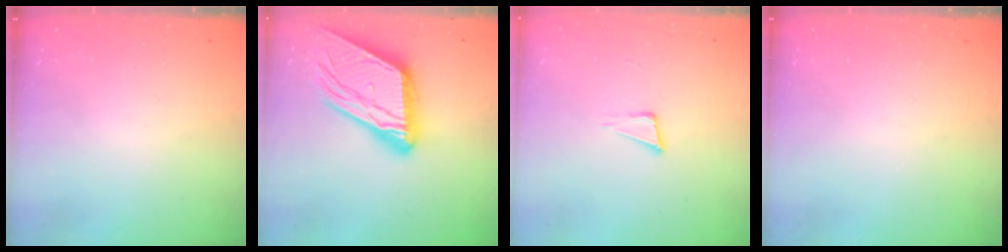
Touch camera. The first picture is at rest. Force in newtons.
{"total": 20.7, "press": 20.6, "slide": 2.1}
{"total": 4.6, "press": 3.4, "slide": 3.2}
{"total": 0.0}